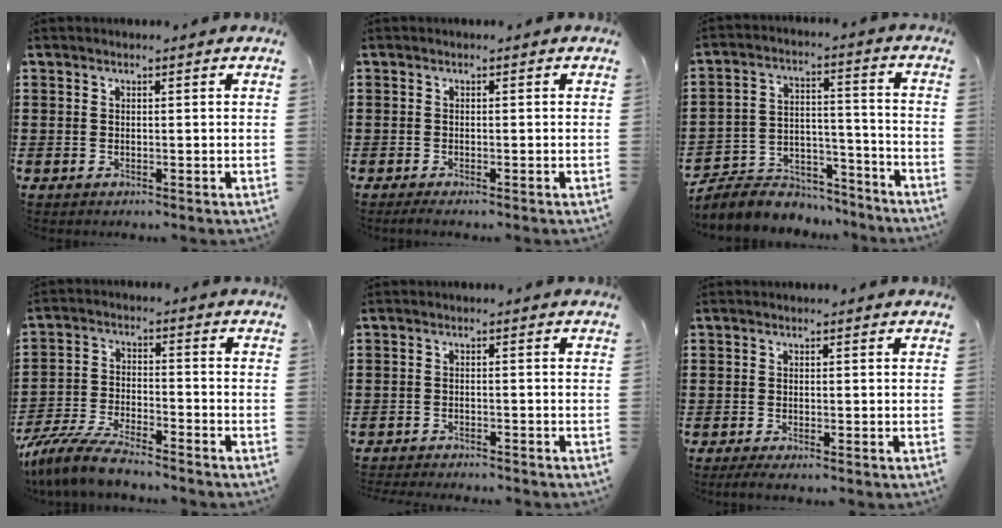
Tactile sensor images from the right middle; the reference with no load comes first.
{"total": 0.6, "force": [-0.4, 0.0, 0.4], "torque": [-0.007, -0.007, -0.006]}
{"total": 7.2, "force": [-6.7, 2.4, 0.8], "torque": [-0.027, 0.015, -0.136]}
{"total": 7.2, "force": [-6.7, 1.0, 2.7], "torque": [-0.064, 0.006, -0.130]}
{"total": 1.8, "force": [-1.8, 0.0, 0.0], "torque": [-0.004, 0.001, -0.039]}
{"total": 0.9, "force": [-0.6, 0.0, 0.6], "torque": [-0.009, -0.006, -0.009]}